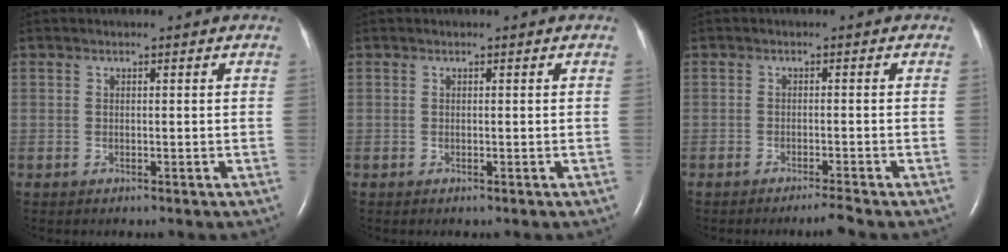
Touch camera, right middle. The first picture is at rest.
{"total": 0.0}
{"total": 2.1, "force": [-1.8, -0.6, 0.9], "torque": [-0.021, -0.006, -0.033]}